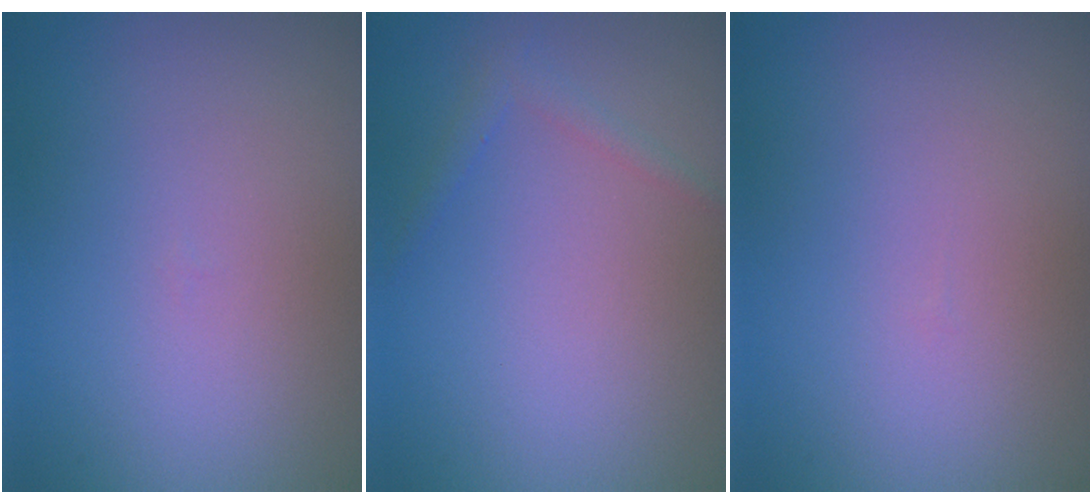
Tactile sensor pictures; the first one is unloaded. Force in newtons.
{"total": 1.2, "press": 1.2, "slide": 0.1}
{"total": 0.0}